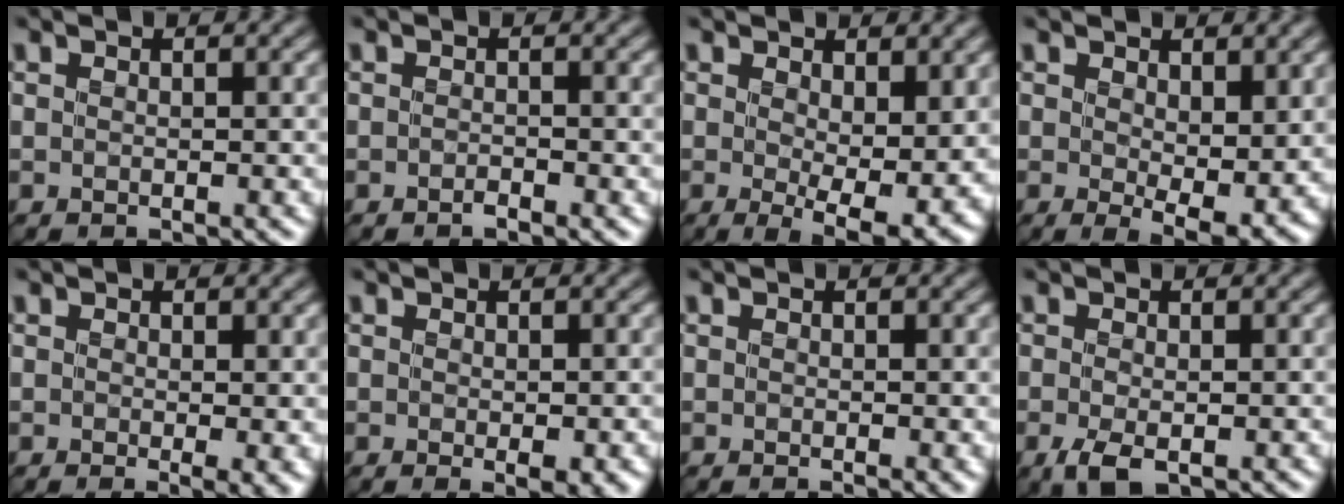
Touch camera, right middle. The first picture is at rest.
{"total": 0.7, "force": [-0.7, 0.1, 0.2], "torque": [-0.006, 0.000, -0.014]}
{"total": 6.4, "force": [0.7, 2.3, 5.9], "torque": [-0.091, -0.019, 0.016]}
{"total": 4.7, "force": [1.1, 1.8, 4.2], "torque": [-0.069, -0.015, 0.024]}
{"total": 2.0, "force": [0.3, 0.2, 1.9], "torque": [-0.024, -0.008, 0.006]}
{"total": 1.8, "force": [-0.4, 0.3, 1.7], "torque": [-0.026, -0.003, -0.004]}
{"total": 0.7, "force": [0.1, 0.0, 0.7], "torque": [-0.008, -0.001, 0.000]}
{"total": 2.3, "force": [-0.9, 0.9, 1.9], "torque": [-0.043, -0.008, -0.015]}